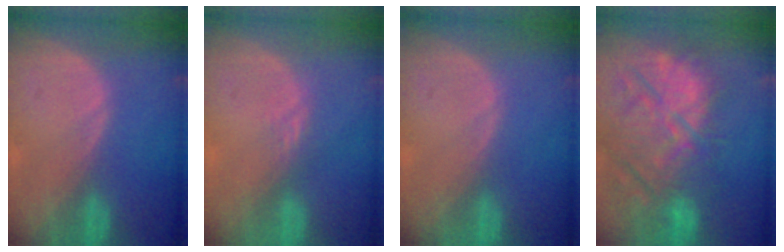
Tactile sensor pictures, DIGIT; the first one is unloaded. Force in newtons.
{"total": 1.5, "press": 1.3, "slide": 0.8}
{"total": 0.0}
{"total": 15.0, "press": 12.9, "slide": 7.5}